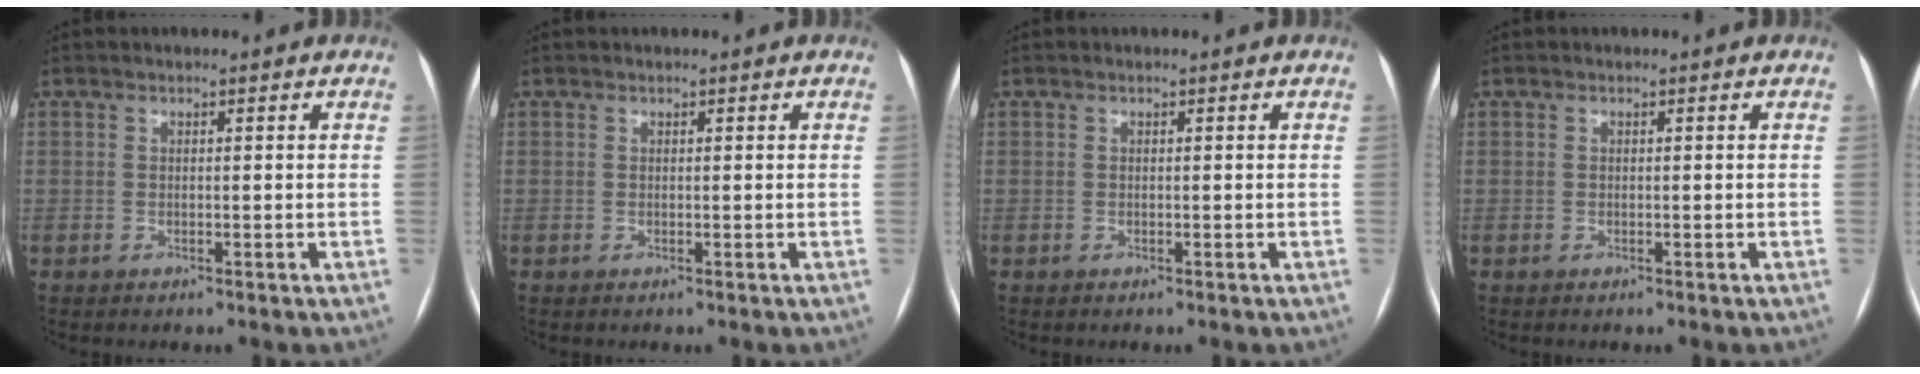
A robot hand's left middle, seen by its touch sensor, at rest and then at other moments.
{"total": 0.0}
{"total": 0.0}
{"total": 0.0}